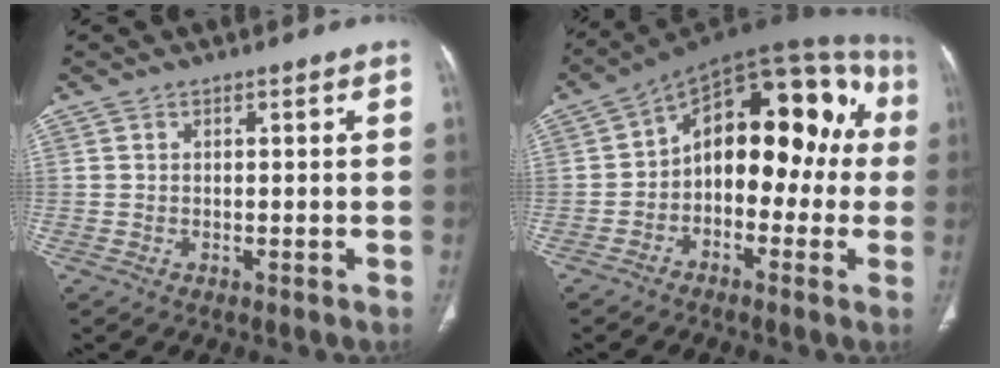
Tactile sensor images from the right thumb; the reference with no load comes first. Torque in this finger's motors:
{"motor_torque": [-0.58, 1.38, 0.47, -0.24, 0.17]}